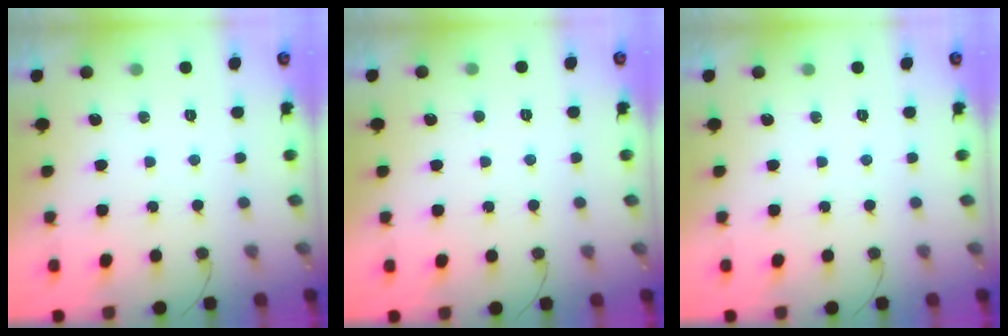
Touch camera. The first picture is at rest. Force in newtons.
{"total": 0.7, "press": 0.7, "slide": 0.1}
{"total": 0.0}